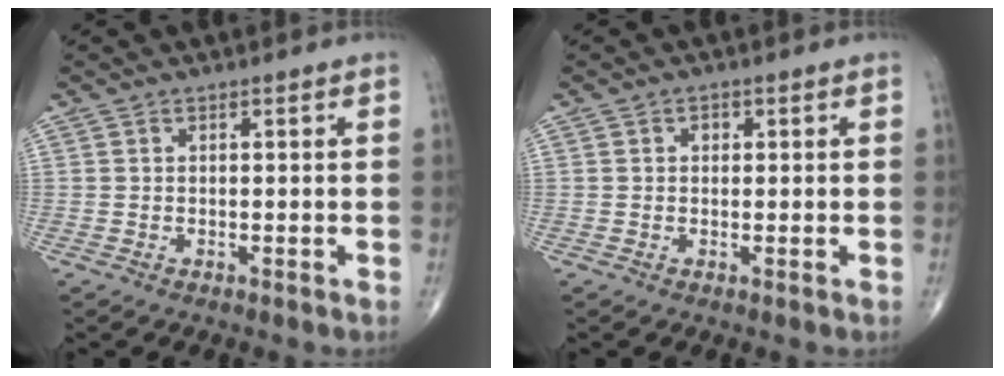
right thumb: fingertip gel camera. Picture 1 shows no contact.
{"total": 1.4, "force": [0.4, 1.1, 0.8], "torque": [-0.004, 0.001, 0.002]}